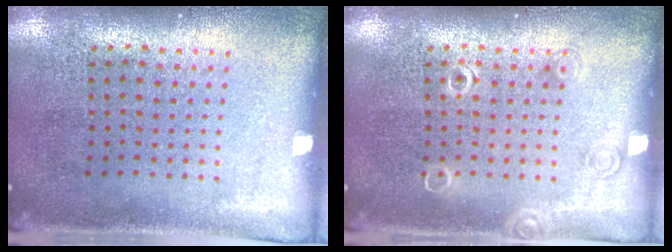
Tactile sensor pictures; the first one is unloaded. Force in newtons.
{"total": 1.0, "press": 1.0, "slide": 0.2}